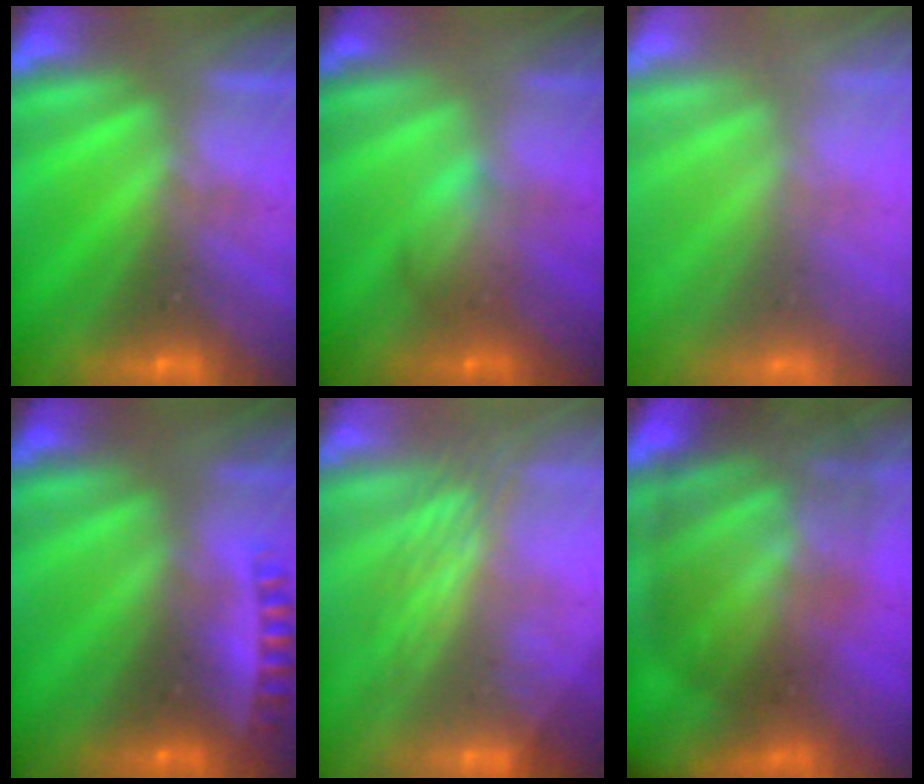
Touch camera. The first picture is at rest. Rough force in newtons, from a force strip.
{"total": 2.2}
{"total": 6.9}
{"total": 2.6}
{"total": 2.8}
{"total": 11.4}